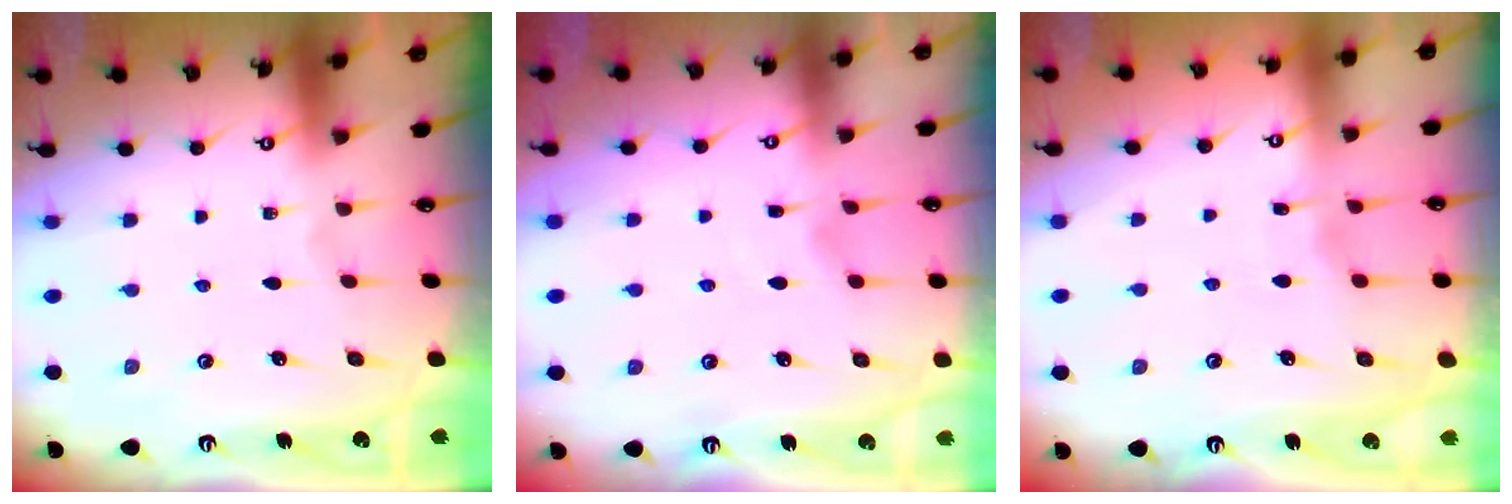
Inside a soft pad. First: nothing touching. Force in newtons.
{"total": 2.2, "press": 2.2, "slide": 0.5}
{"total": 3.4, "press": 3.4, "slide": 0.4}